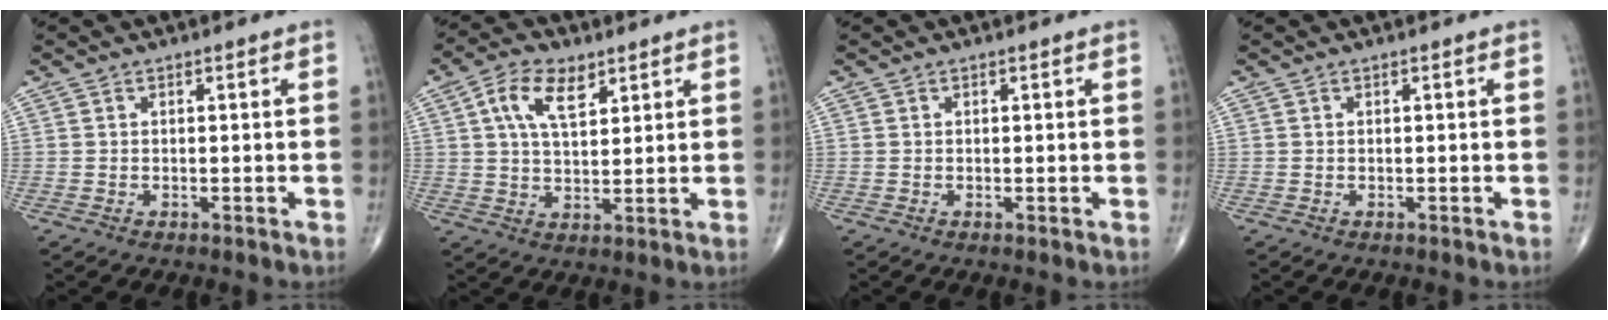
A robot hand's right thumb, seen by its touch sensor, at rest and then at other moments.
{"total": 8.8, "force": [4.0, 4.6, 6.3], "torque": [-0.104, -0.008, 0.072]}
{"total": 0.0}
{"total": 0.0}